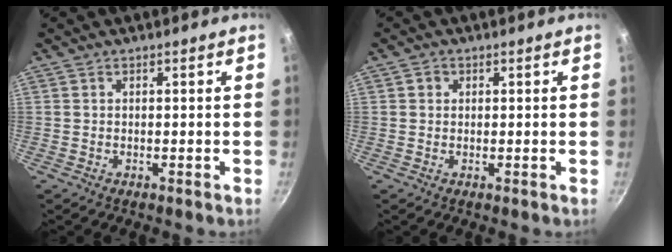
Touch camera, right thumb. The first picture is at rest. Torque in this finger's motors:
{"motor_torque": [0.91, 1.22, 0.13, 0.13, 0.44]}